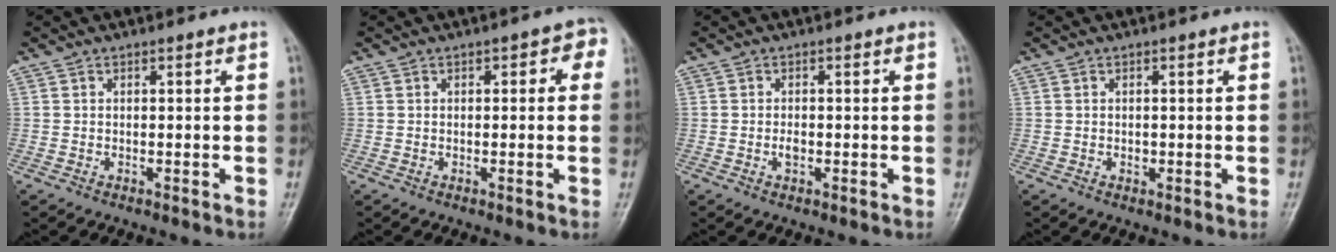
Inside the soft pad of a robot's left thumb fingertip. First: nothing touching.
{"total": 3.9, "force": [1.0, 2.1, 3.2], "torque": [-0.010, 0.007, 0.001]}
{"total": 1.5, "force": [-0.4, 1.0, 1.1], "torque": [-0.015, 0.001, -0.008]}
{"total": 0.8, "force": [0.0, 0.7, 0.4], "torque": [-0.002, 0.001, -0.001]}